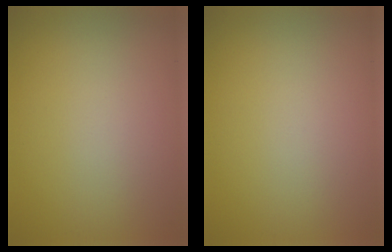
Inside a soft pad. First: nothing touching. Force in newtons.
{"total": 0.0}